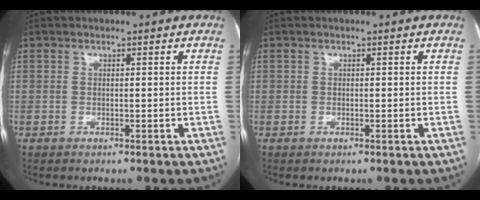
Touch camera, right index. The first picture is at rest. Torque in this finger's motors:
{"motor_torque": [0.17, 0.12, -0.03, 0.01]}